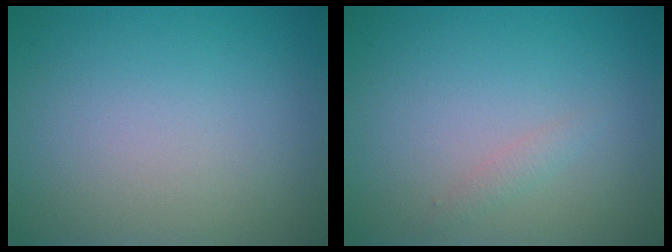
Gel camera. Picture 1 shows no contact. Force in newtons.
{"total": 0.8, "press": 0.8, "slide": 0.1}